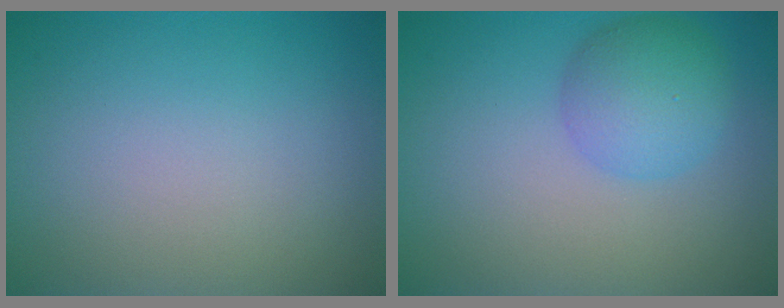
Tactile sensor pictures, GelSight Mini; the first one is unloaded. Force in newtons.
{"total": 4.0, "press": 3.9, "slide": 0.2}